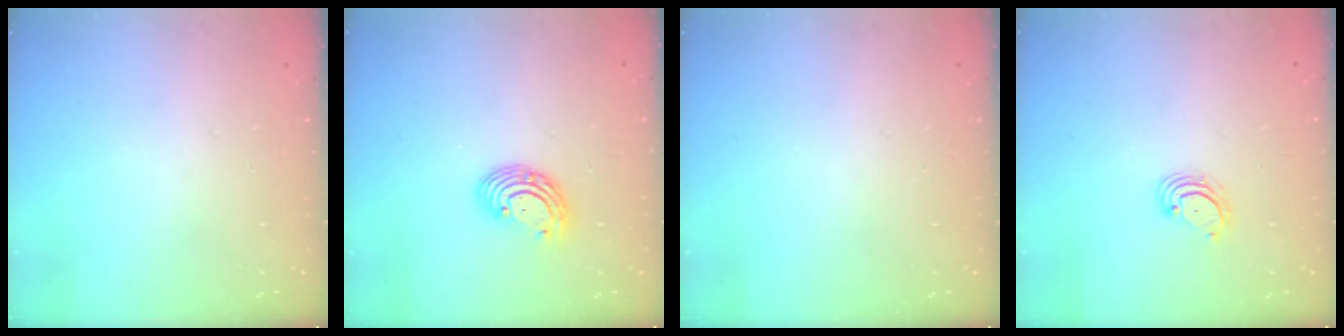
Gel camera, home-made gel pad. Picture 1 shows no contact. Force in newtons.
{"total": 6.2, "press": 6.1, "slide": 0.9}
{"total": 0.0}
{"total": 2.9, "press": 2.9, "slide": 0.4}